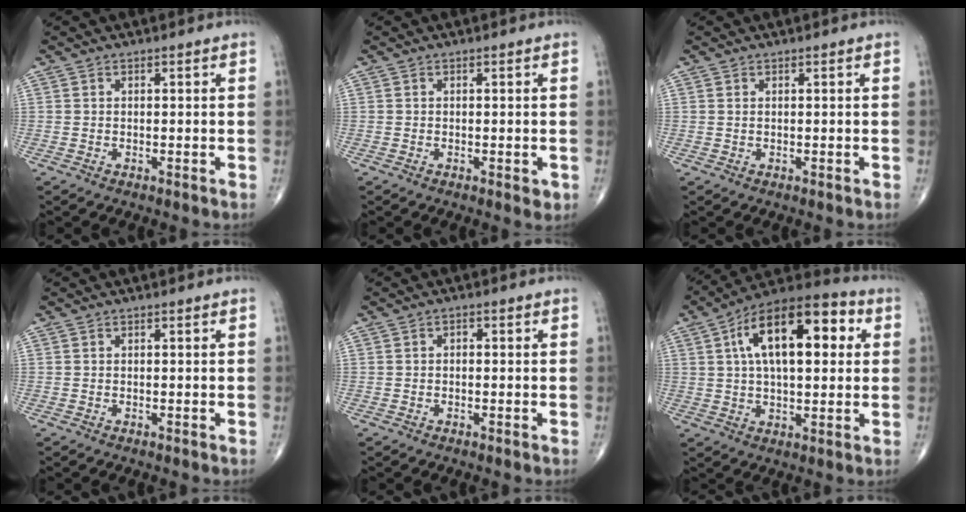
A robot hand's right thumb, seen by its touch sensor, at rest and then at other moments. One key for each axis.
{"total": 1.3, "fx": -0.4, "fy": 0.7, "fz": 1.1, "tx": -0.011, "ty": -0.002, "tz": -0.006}
{"total": 0.0}
{"total": 0.0}
{"total": 1.0, "fx": 0.0, "fy": 0.6, "fz": 0.7, "tx": -0.005, "ty": 0.005, "tz": -0.005}
{"total": 20.0, "fx": 5.1, "fy": 9.4, "fz": 16.9, "tx": -0.249, "ty": 0.022, "tz": 0.070}